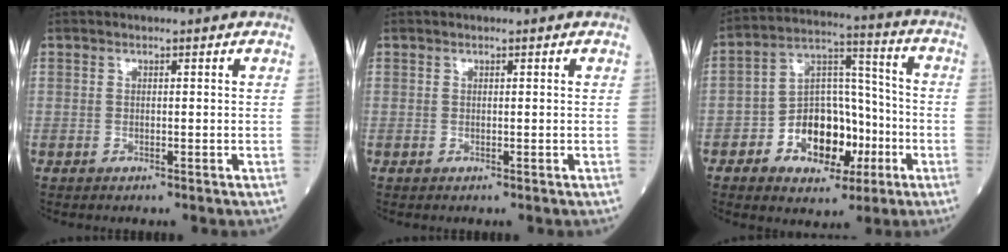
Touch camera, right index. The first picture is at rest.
{"total": 0.0}
{"total": 12.8, "force": [-4.6, 7.6, 9.2], "torque": [-0.162, 0.030, -0.070]}